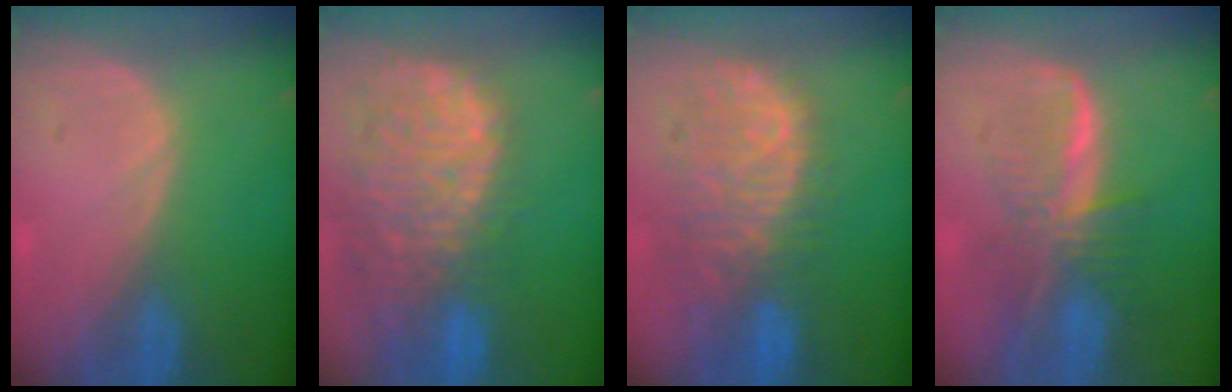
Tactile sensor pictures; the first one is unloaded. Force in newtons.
{"total": 14.3, "press": 11.8, "slide": 8.1}
{"total": 11.1, "press": 9.6, "slide": 5.5}
{"total": 8.1, "press": 7.0, "slide": 4.1}